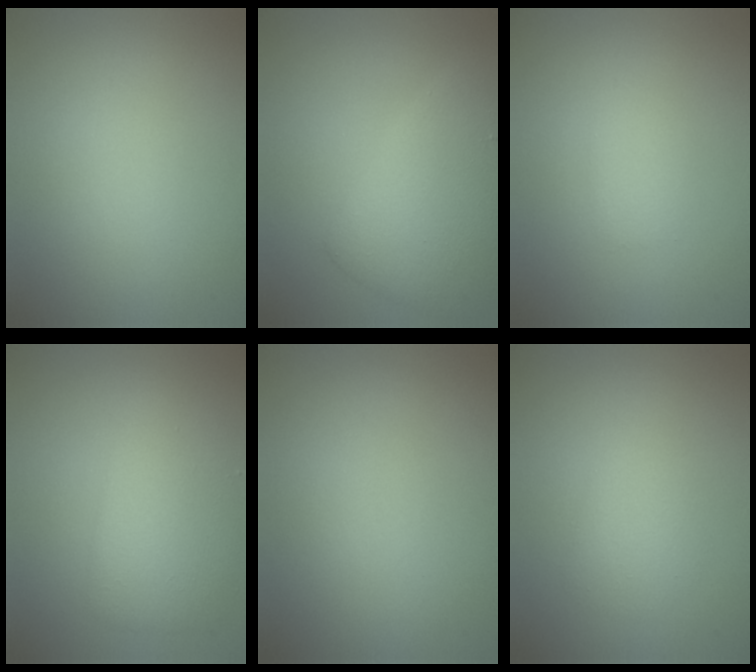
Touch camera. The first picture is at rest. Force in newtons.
{"total": 5.7, "press": 5.7, "slide": 0.1}
{"total": 1.0, "press": 1.0, "slide": 0.0}
{"total": 4.3, "press": 4.2, "slide": 0.2}
{"total": 0.0}
{"total": 1.8, "press": 1.8, "slide": 0.1}